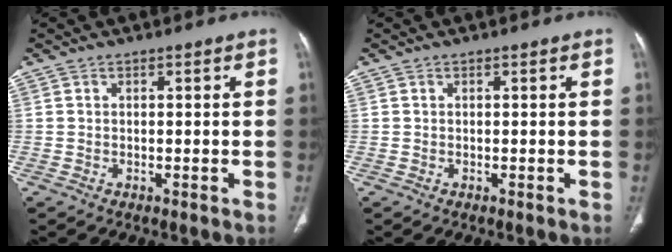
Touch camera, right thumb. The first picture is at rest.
{"total": 0.0}